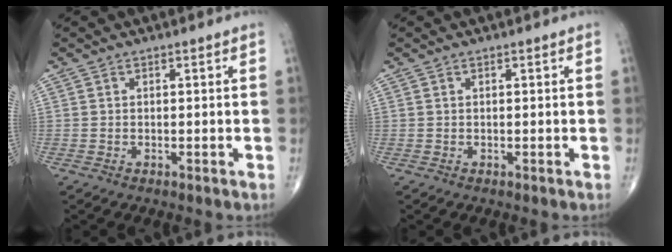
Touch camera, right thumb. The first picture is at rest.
{"total": 0.0}